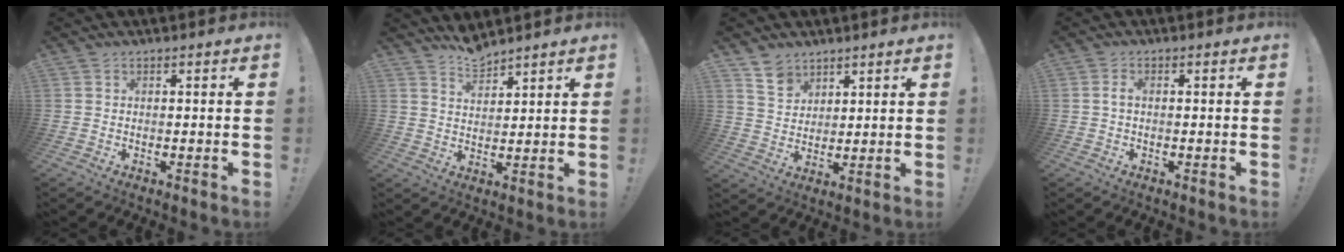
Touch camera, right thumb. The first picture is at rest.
{"total": 5.6, "force": [5.2, 1.5, 1.3], "torque": [-0.024, -0.036, 0.096]}
{"total": 7.3, "force": [5.5, 4.5, 1.5], "torque": [-0.020, -0.040, 0.105]}
{"total": 1.6, "force": [-0.1, 0.6, 1.5], "torque": [-0.033, 0.008, -0.003]}